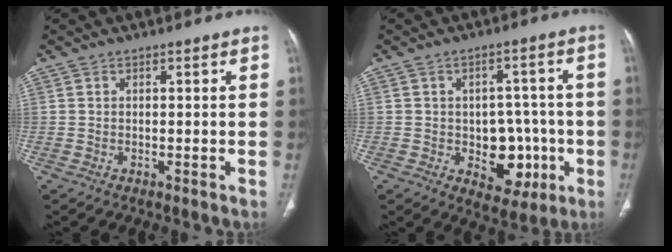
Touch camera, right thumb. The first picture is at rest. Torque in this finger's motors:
{"motor_torque": [3.31, 1.70, 0.71, -0.41, 0.13]}